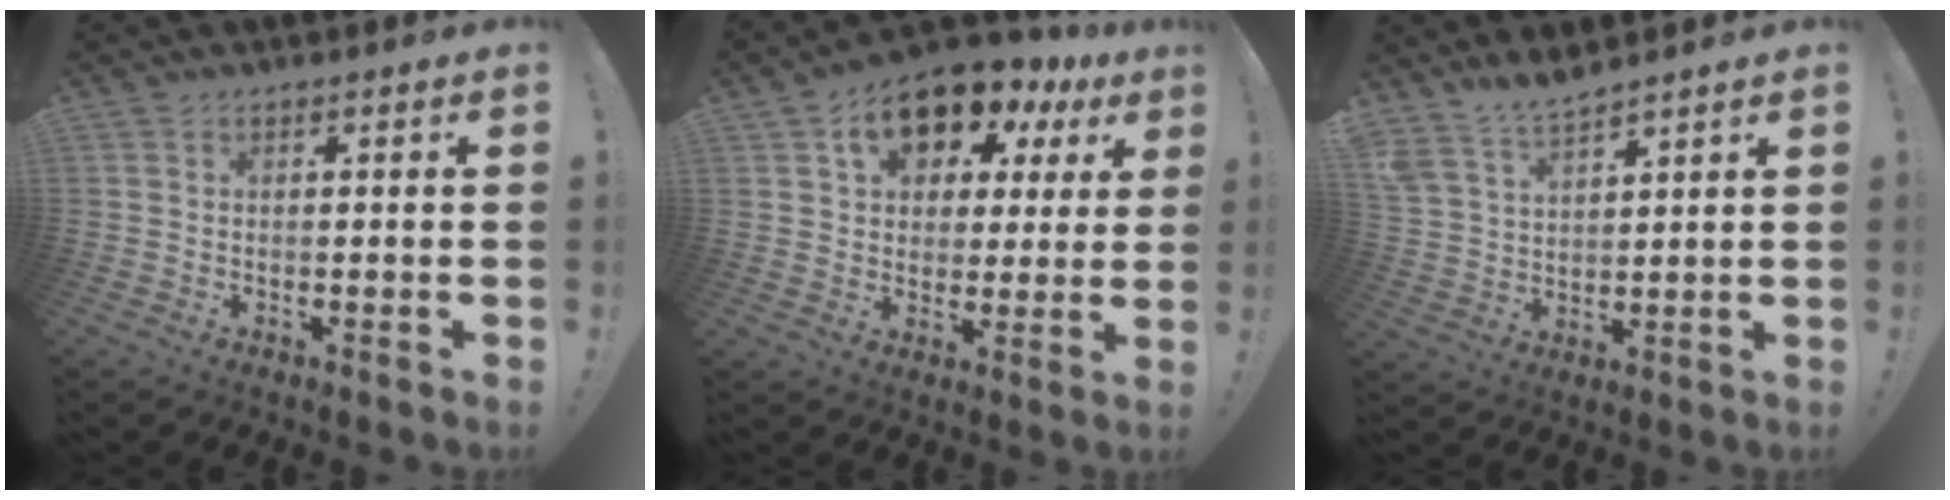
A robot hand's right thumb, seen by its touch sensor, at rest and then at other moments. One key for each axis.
{"total": 13.7, "fx": 7.5, "fy": 8.7, "fz": 7.4, "tx": -0.110, "ty": -0.044, "tz": 0.135}
{"total": 7.4, "fx": 7.0, "fy": 1.4, "fz": 1.8, "tx": -0.050, "ty": -0.046, "tz": 0.137}